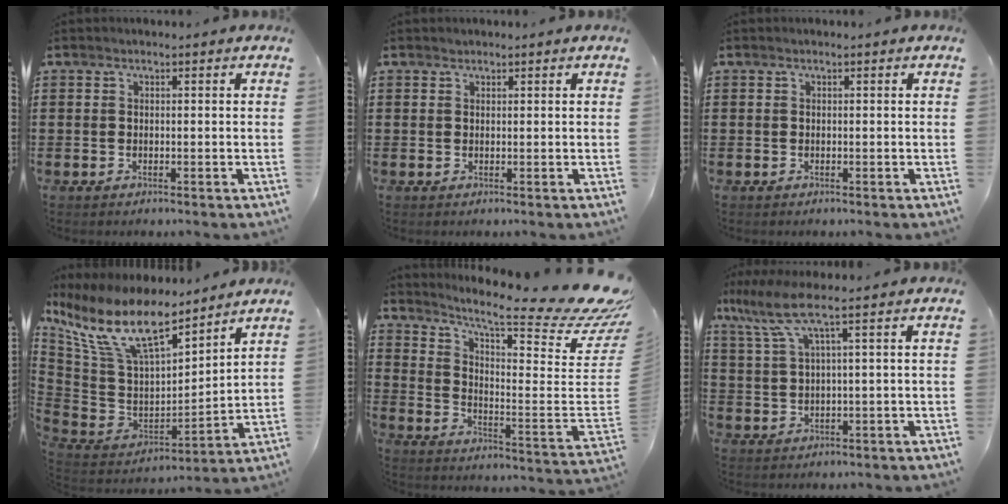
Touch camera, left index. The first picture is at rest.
{"total": 0.5, "force": [0.5, 0.3, 0.0], "torque": [-0.001, 0.001, 0.010]}
{"total": 0.0}
{"total": 13.4, "force": [9.1, 4.1, 8.9], "torque": [-0.209, -0.057, 0.160]}
{"total": 12.3, "force": [9.6, 1.1, 7.7], "torque": [-0.152, -0.078, 0.153]}
{"total": 6.4, "force": [3.0, 0.8, 5.6], "torque": [-0.134, -0.007, 0.045]}